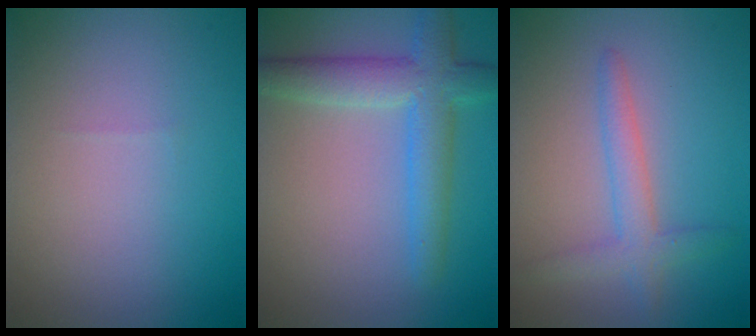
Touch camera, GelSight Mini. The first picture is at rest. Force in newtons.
{"total": 4.8, "press": 4.8, "slide": 0.4}
{"total": 2.7, "press": 2.6, "slide": 0.1}